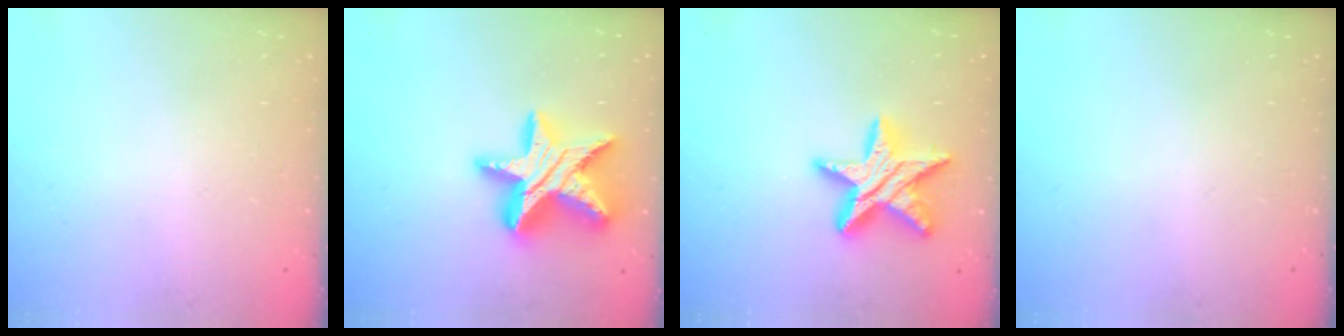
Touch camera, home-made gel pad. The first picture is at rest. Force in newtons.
{"total": 21.8, "press": 21.7, "slide": 1.8}
{"total": 16.1, "press": 16.0, "slide": 1.1}
{"total": 0.0}